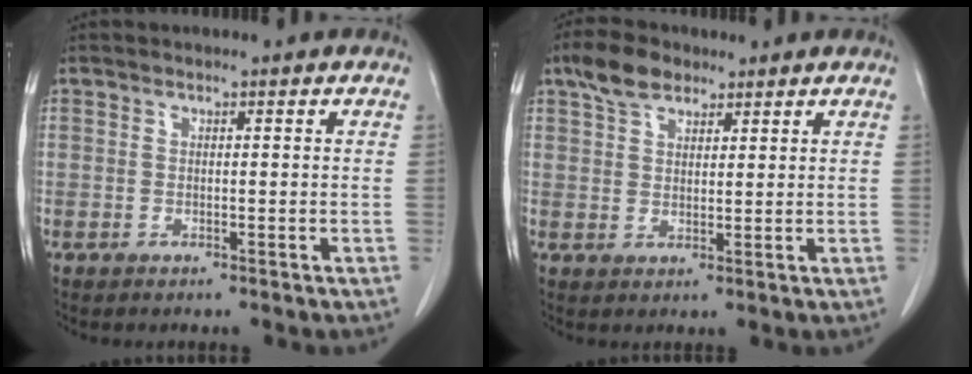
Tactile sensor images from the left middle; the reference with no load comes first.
{"total": 5.3, "force": [3.7, 2.7, 2.6], "torque": [-0.054, 0.014, 0.072]}